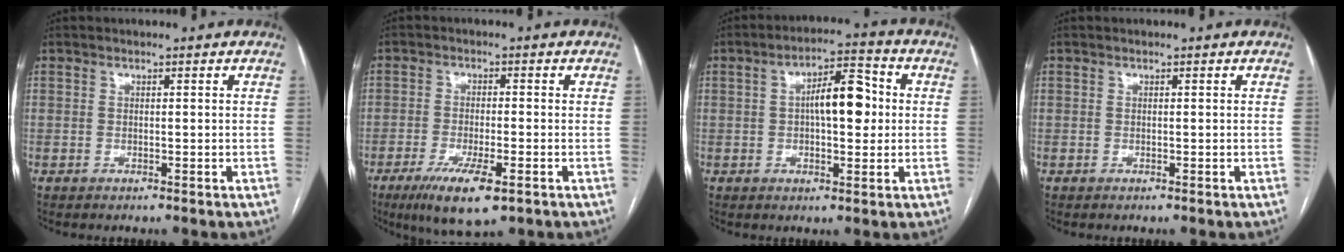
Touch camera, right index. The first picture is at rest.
{"total": 8.4, "force": [-4.6, 1.8, 6.7], "torque": [-0.122, -0.019, -0.072]}
{"total": 8.6, "force": [0.7, 2.9, 8.1], "torque": [-0.130, 0.024, 0.009]}
{"total": 0.0}